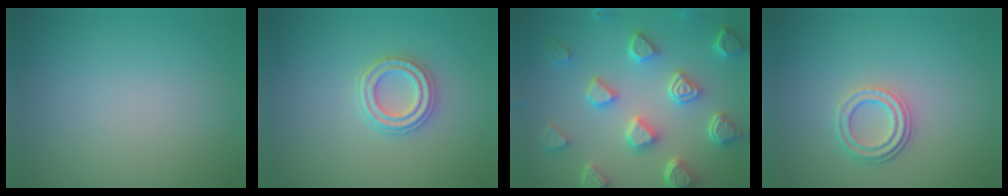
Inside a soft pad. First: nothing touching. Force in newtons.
{"total": 2.7, "press": 2.5, "slide": 0.9}
{"total": 7.1, "press": 5.7, "slide": 4.1}
{"total": 2.8, "press": 2.3, "slide": 1.6}